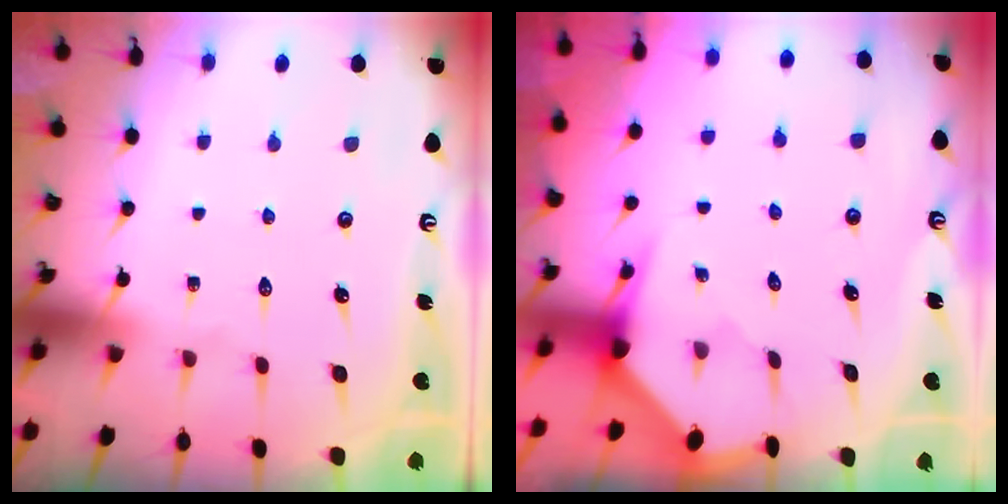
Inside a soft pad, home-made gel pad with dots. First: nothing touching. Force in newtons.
{"total": 3.3, "press": 3.3, "slide": 0.3}